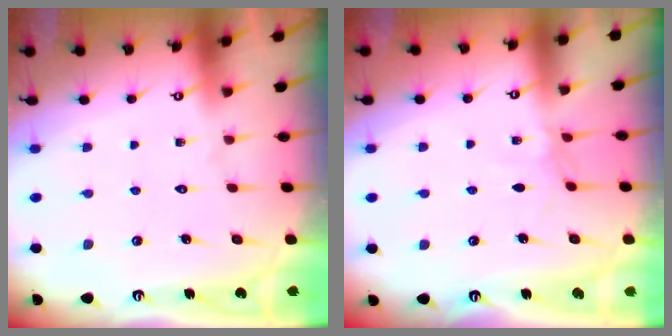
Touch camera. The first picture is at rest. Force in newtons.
{"total": 2.8, "press": 2.7, "slide": 0.4}